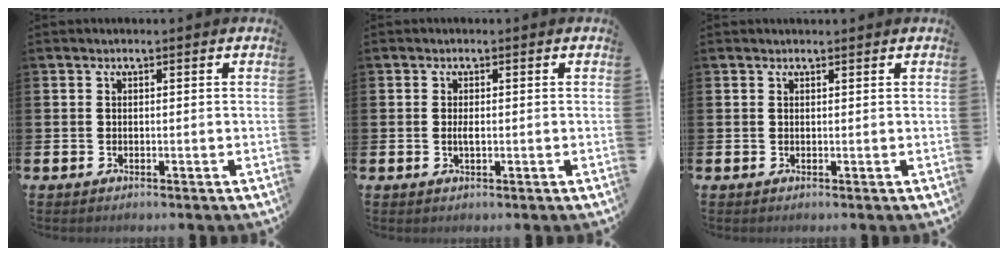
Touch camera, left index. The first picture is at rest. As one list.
[{"total": 1.2, "force": [0.0, 0.4, 1.2], "torque": [-0.025, 0.003, -0.002]}, {"total": 0.6, "force": [0.6, 0.0, 0.0], "torque": [0.010, -0.003, 0.010]}]